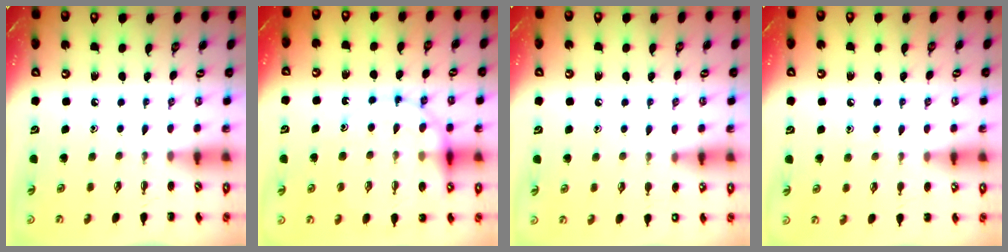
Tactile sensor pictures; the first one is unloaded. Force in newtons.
{"total": 15.3, "press": 14.9, "slide": 3.7}
{"total": 6.0, "press": 5.6, "slide": 2.1}
{"total": 4.8, "press": 4.6, "slide": 1.2}